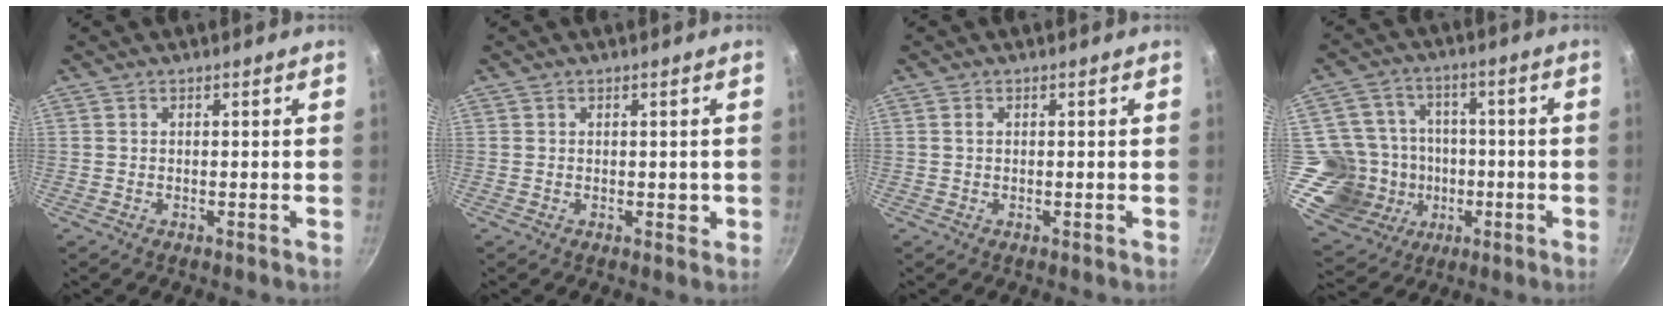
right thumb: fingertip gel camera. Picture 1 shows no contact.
{"total": 1.3, "force": [0.0, 1.0, 0.8], "torque": [-0.003, 0.003, -0.001]}
{"total": 0.6, "force": [0.3, 0.3, 0.4], "torque": [-0.009, 0.001, 0.005]}
{"total": 20.2, "force": [-3.1, 17.9, 9.0], "torque": [-0.144, 0.040, -0.032]}